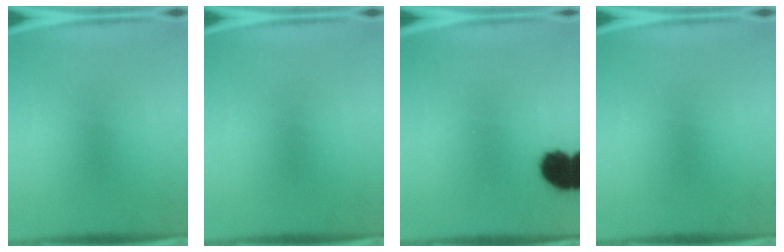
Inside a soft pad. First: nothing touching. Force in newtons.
{"total": 0.0}
{"total": 9.8}
{"total": 0.0}